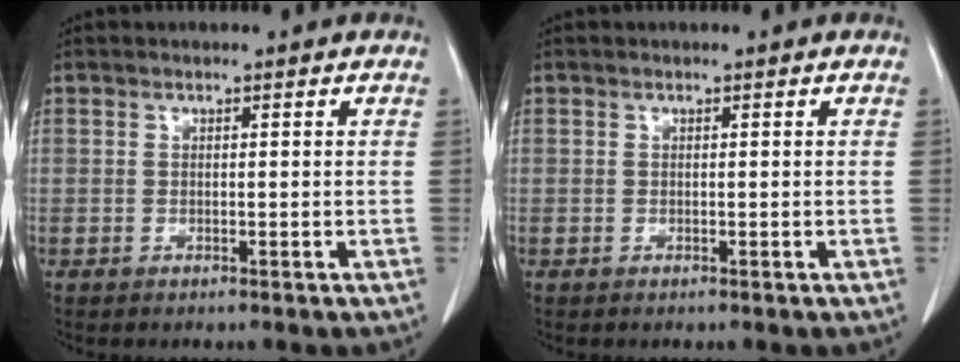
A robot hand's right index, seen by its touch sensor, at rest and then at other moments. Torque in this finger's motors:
{"motor_torque": [-0.01, 0.01, 0.00, 0.00]}